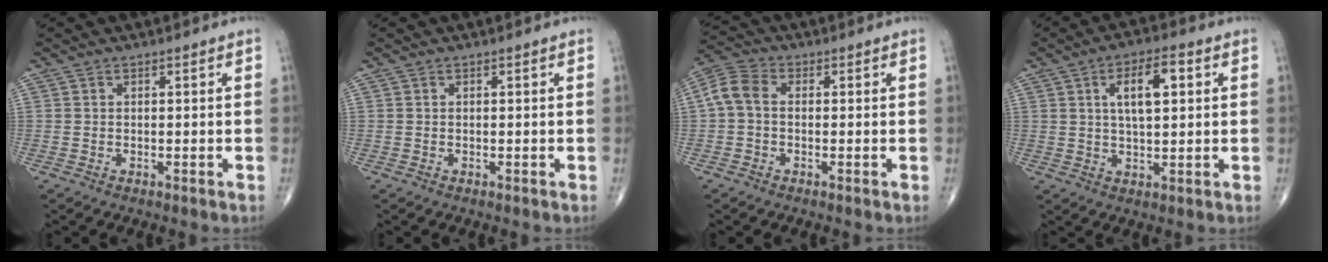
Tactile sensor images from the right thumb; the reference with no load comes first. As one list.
[{"total": 0.0}, {"total": 5.6, "force": [0.0, 3.9, 4.1], "torque": [-0.085, 0.017, -0.012]}, {"total": 8.5, "force": [2.4, 3.4, 7.4], "torque": [-0.112, 0.004, 0.037]}]